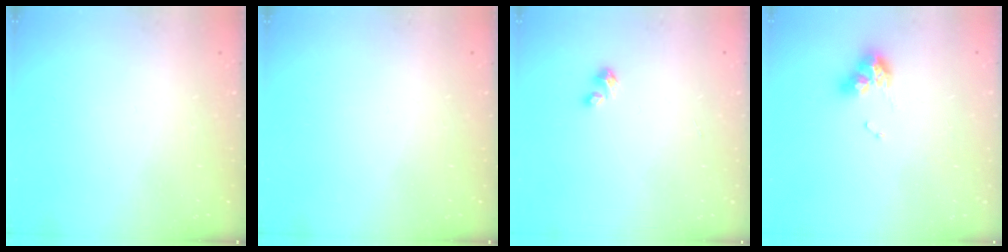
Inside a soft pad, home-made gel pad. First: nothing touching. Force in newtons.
{"total": 0.0}
{"total": 2.8, "press": 2.8, "slide": 0.1}
{"total": 9.1, "press": 9.0, "slide": 1.0}